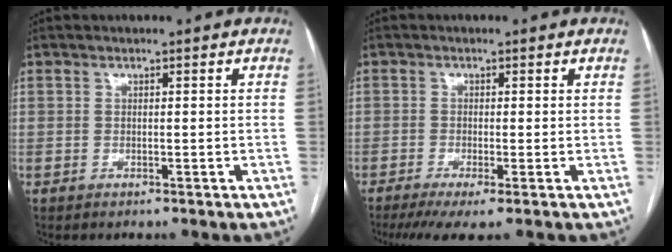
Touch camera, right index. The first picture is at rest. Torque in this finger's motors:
{"motor_torque": [1.11, -0.96, 0.29, 0.06]}